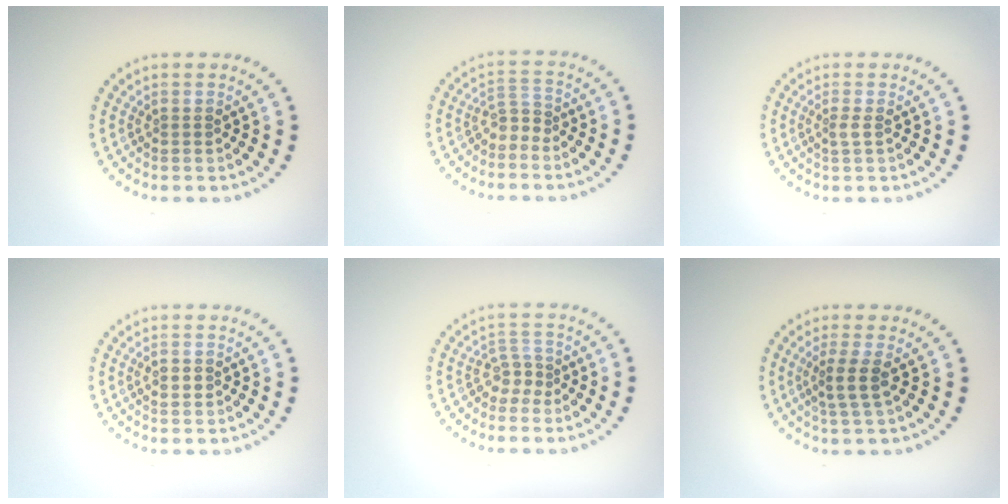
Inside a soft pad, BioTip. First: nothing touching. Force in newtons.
{"total": 1.8, "press": 1.1, "slide": 1.4}
{"total": 0.9, "press": 0.7, "slide": 0.6}
{"total": 0.9, "press": 0.9, "slide": 0.1}
{"total": 1.9, "press": 1.3, "slide": 1.4}
{"total": 2.5, "press": 2.0, "slide": 1.5}